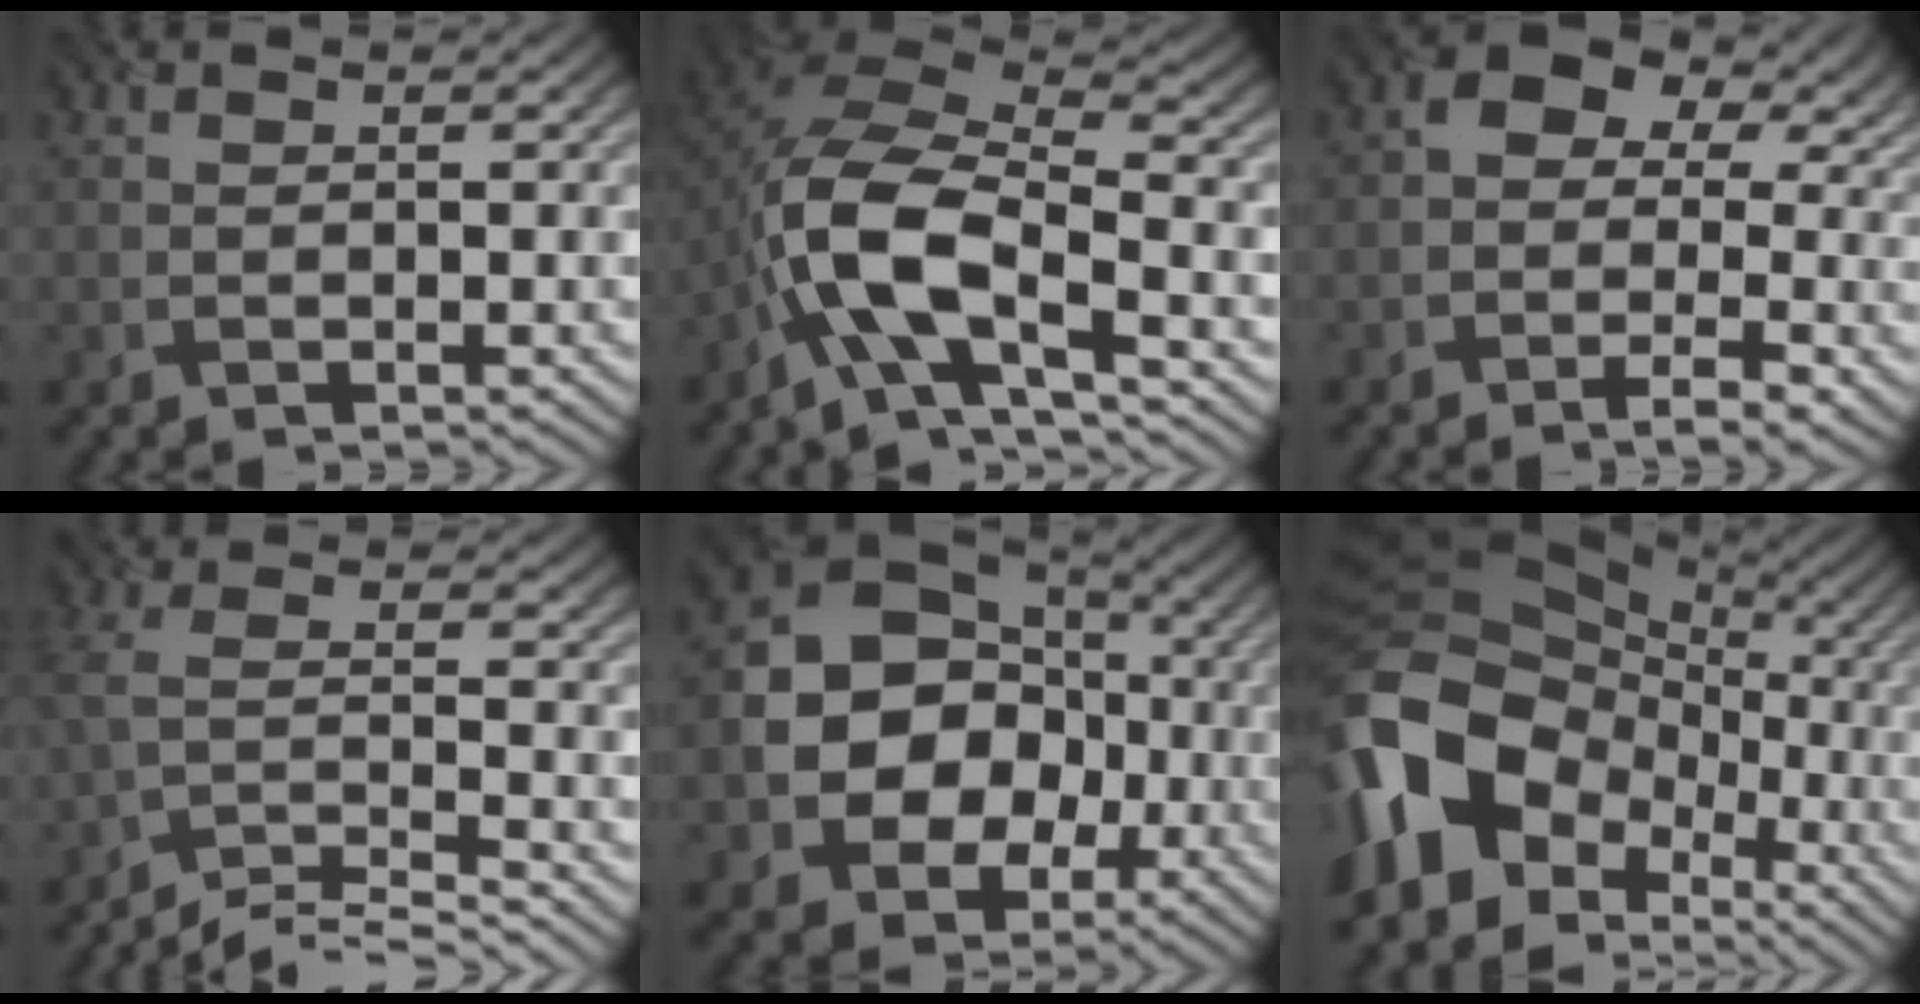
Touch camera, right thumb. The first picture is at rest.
{"total": 11.9, "force": [-5.0, 4.8, 9.6], "torque": [-0.193, -0.005, -0.105]}
{"total": 11.0, "force": [0.6, 7.2, 8.2], "torque": [-0.114, 0.003, 0.012]}
{"total": 7.8, "force": [-6.6, 1.3, 4.0], "torque": [-0.060, 0.005, -0.124]}
{"total": 14.3, "force": [-2.2, 11.9, 7.7], "torque": [-0.154, -0.017, -0.053]}
{"total": 18.3, "force": [-5.9, 13.9, 10.4], "torque": [-0.245, -0.027, -0.105]}